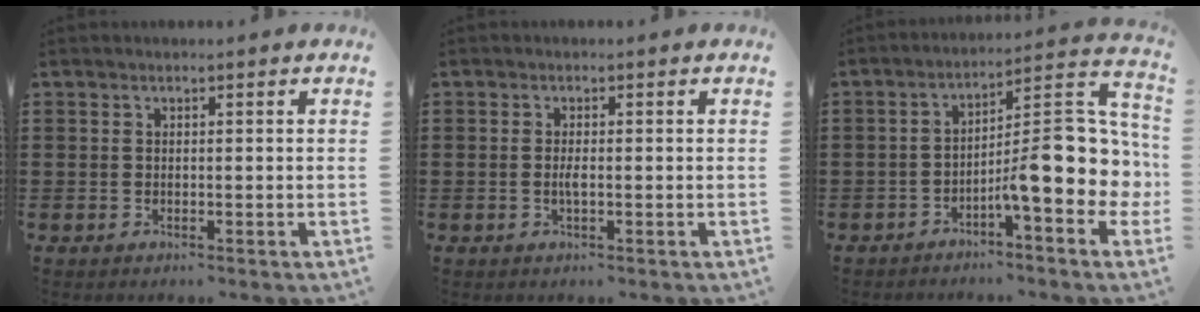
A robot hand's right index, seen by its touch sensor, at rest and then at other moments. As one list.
[{"total": 1.6, "force": [-0.4, 0.2, 1.5], "torque": [-0.029, -0.004, -0.007]}, {"total": 12.8, "force": [-2.2, 3.2, 12.1], "torque": [-0.180, -0.036, -0.048]}]